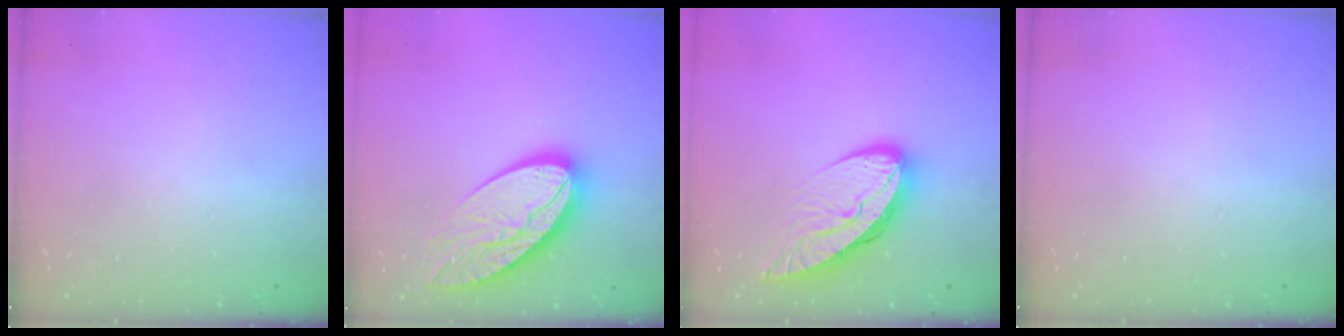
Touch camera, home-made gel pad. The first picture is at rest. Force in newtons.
{"total": 22.0, "press": 21.9, "slide": 1.9}
{"total": 12.0, "press": 11.9, "slide": 1.1}
{"total": 0.0}